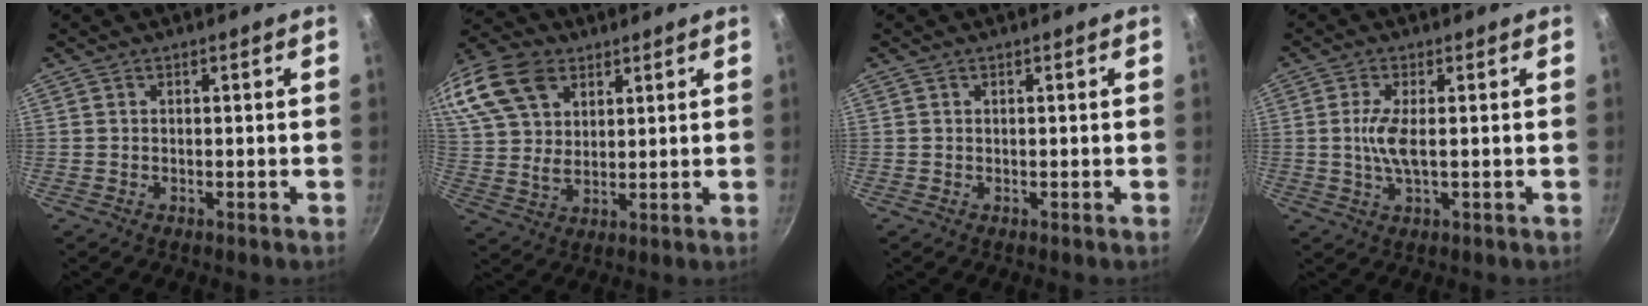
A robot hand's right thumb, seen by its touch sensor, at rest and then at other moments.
{"total": 21.2, "force": [10.9, 13.7, 11.9], "torque": [-0.274, 0.024, 0.207]}
{"total": 0.0}
{"total": 5.0, "force": [0.1, 1.3, 4.8], "torque": [-0.113, -0.001, 0.001]}